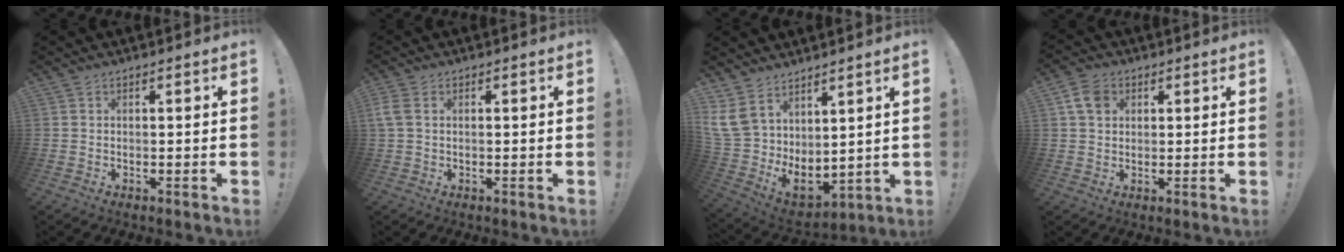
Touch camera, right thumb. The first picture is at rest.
{"total": 2.8, "force": [0.8, 1.7, 2.1], "torque": [-0.045, 0.003, 0.014]}
{"total": 10.2, "force": [3.5, 7.2, 6.3], "torque": [-0.137, -0.054, 0.071]}
{"total": 6.4, "force": [2.1, 4.8, 3.7], "torque": [-0.064, 0.009, 0.045]}